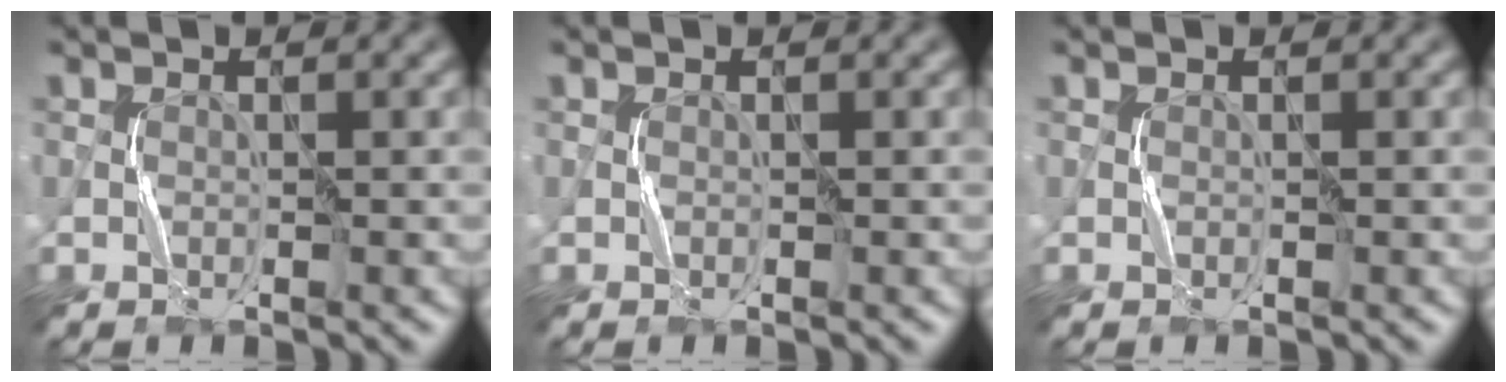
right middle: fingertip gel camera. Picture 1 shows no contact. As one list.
[{"total": 0.0}, {"total": 0.0}]